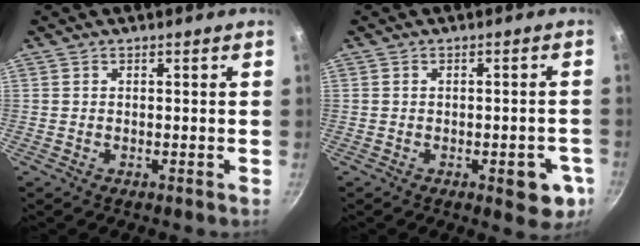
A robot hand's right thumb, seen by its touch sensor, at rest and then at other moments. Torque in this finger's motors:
{"motor_torque": [0.95, 0.89, -0.15, 0.07, 0.19]}